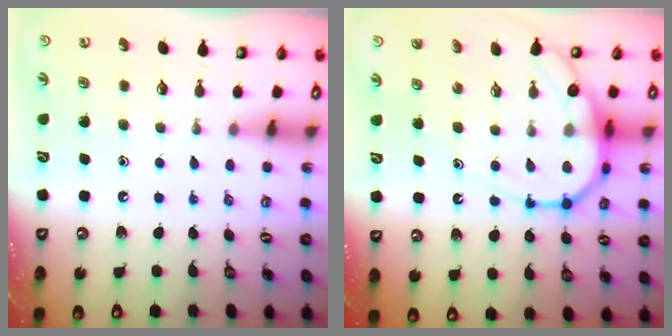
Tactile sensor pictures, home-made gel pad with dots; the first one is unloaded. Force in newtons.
{"total": 11.8, "press": 11.7, "slide": 1.1}